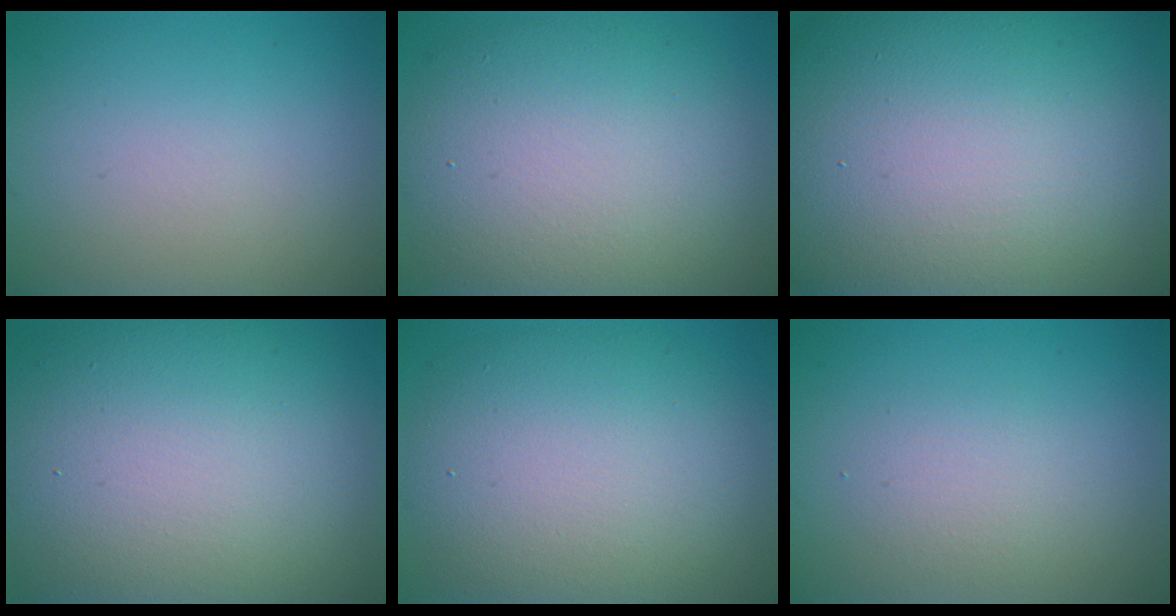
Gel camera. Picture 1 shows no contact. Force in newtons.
{"total": 11.5, "press": 11.4, "slide": 1.2}
{"total": 27.0, "press": 26.9, "slide": 1.7}
{"total": 15.9, "press": 15.9, "slide": 1.0}
{"total": 9.8, "press": 9.8, "slide": 0.7}
{"total": 1.8, "press": 1.8, "slide": 0.1}